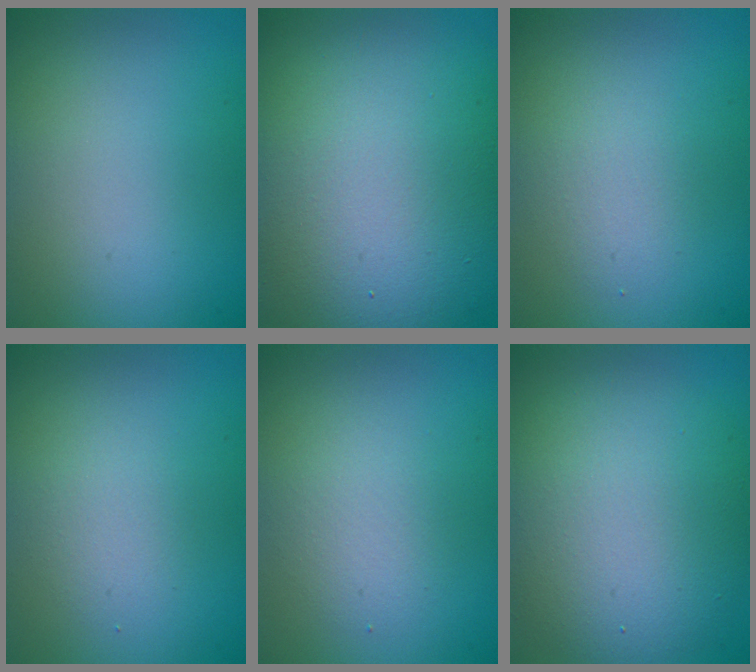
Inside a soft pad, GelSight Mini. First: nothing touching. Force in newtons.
{"total": 15.2, "press": 15.2, "slide": 1.1}
{"total": 1.9, "press": 1.9, "slide": 0.2}
{"total": 1.6, "press": 1.6, "slide": 0.2}
{"total": 2.3, "press": 2.3, "slide": 0.1}
{"total": 8.2, "press": 8.2, "slide": 0.5}